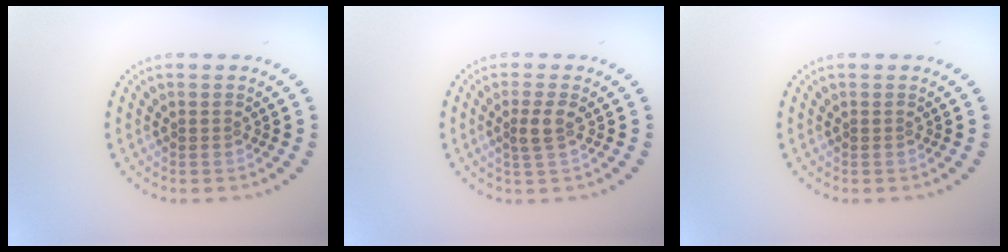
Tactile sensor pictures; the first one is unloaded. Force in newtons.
{"total": 1.8, "press": 1.4, "slide": 1.0}
{"total": 0.0}